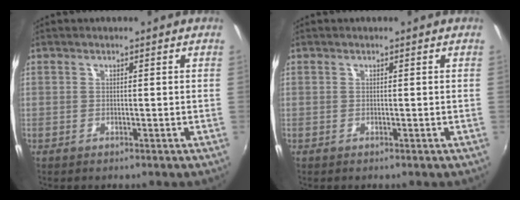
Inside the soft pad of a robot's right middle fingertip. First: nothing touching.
{"total": 0.0}